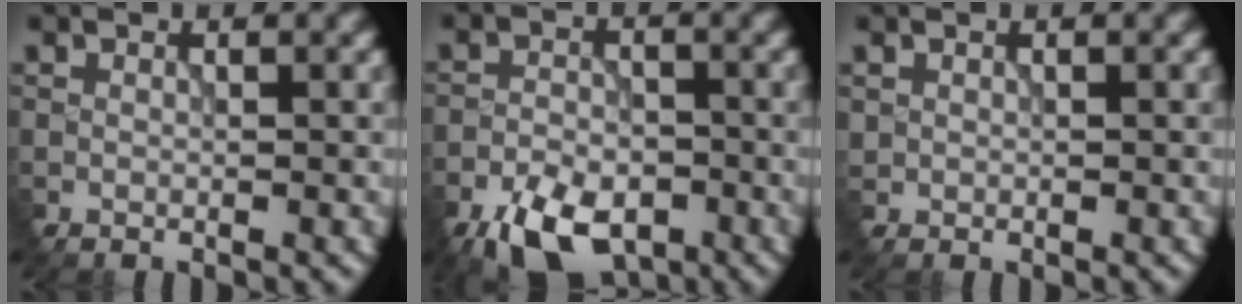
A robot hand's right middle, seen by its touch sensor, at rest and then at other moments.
{"total": 7.0, "force": [-4.9, 3.4, 3.6], "torque": [-0.065, -0.016, -0.085]}
{"total": 0.6, "force": [0.3, 0.4, -0.1], "torque": [0.000, 0.001, 0.008]}